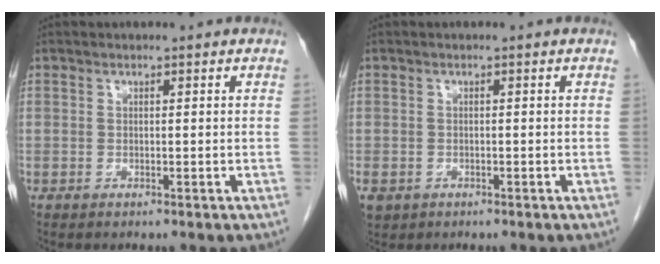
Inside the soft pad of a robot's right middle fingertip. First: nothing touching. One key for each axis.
{"total": 3.3, "fx": -1.9, "fy": 2.5, "fz": 1.1, "tx": -0.026, "ty": -0.003, "tz": -0.028}